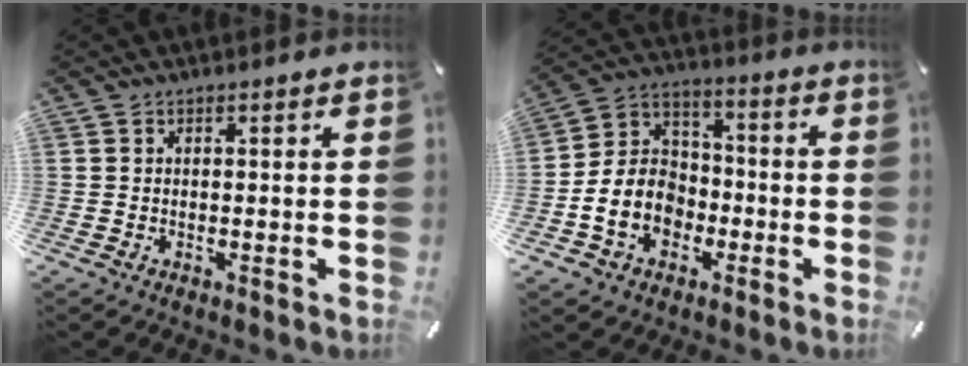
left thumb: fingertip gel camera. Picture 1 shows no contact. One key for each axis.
{"total": 11.9, "fx": -3.9, "fy": 9.6, "fz": 5.7, "tx": -0.137, "ty": 0.018, "tz": -0.073}